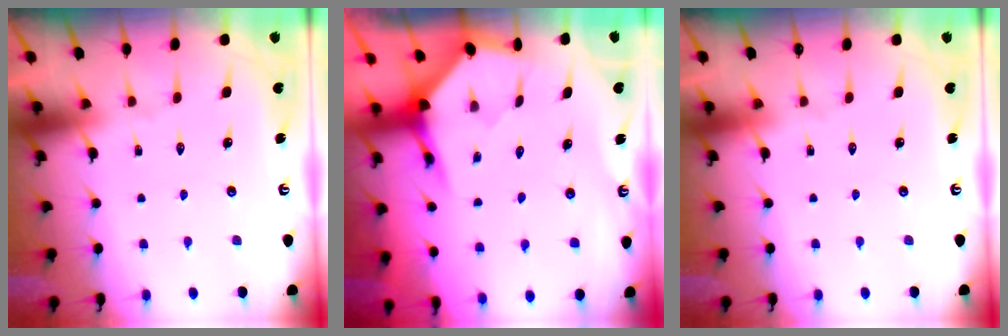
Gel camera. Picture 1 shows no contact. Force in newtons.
{"total": 4.0, "press": 3.9, "slide": 0.4}
{"total": 0.0}